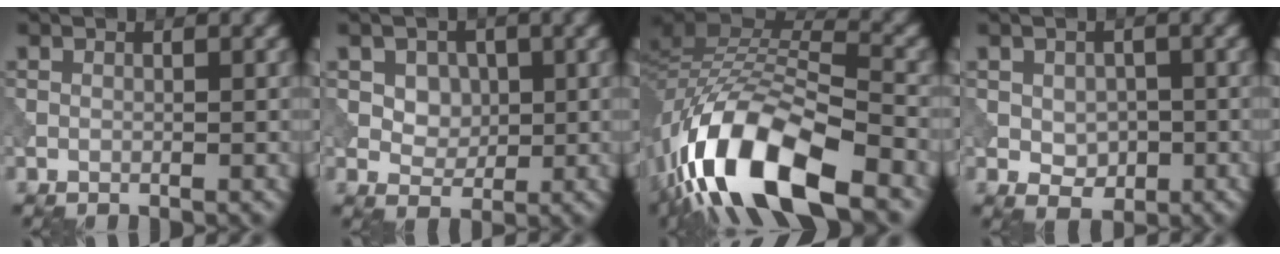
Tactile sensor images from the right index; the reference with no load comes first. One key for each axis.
{"total": 3.8, "fx": 1.2, "fy": 3.0, "fz": 2.1, "tx": -0.041, "ty": -0.005, "tz": 0.028}
{"total": 14.1, "fx": -7.9, "fy": 5.3, "fz": 10.4, "tx": -0.203, "ty": -0.001, "tz": -0.154}
{"total": 3.0, "fx": -0.3, "fy": 2.2, "fz": 1.9, "tx": -0.032, "ty": -0.007, "tz": -0.004}